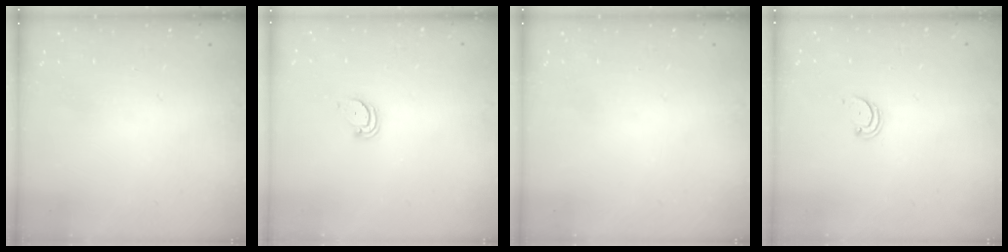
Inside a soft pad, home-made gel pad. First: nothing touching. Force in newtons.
{"total": 2.1, "press": 2.1, "slide": 0.1}
{"total": 0.0}
{"total": 2.0, "press": 2.0, "slide": 0.2}